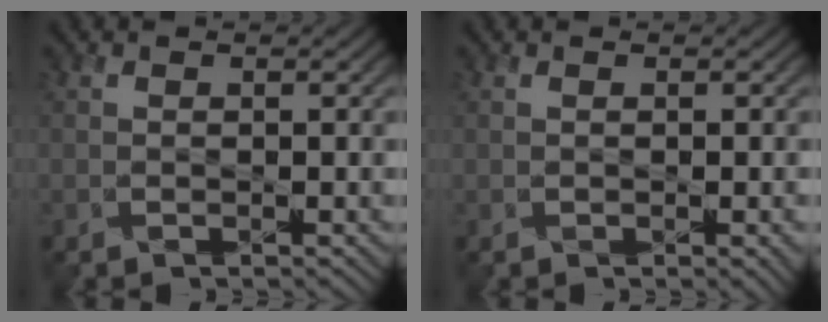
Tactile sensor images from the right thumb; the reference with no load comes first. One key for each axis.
{"total": 1.9, "fx": -0.2, "fy": 0.6, "fz": 1.8, "tx": -0.022, "ty": -0.001, "tz": 0.001}